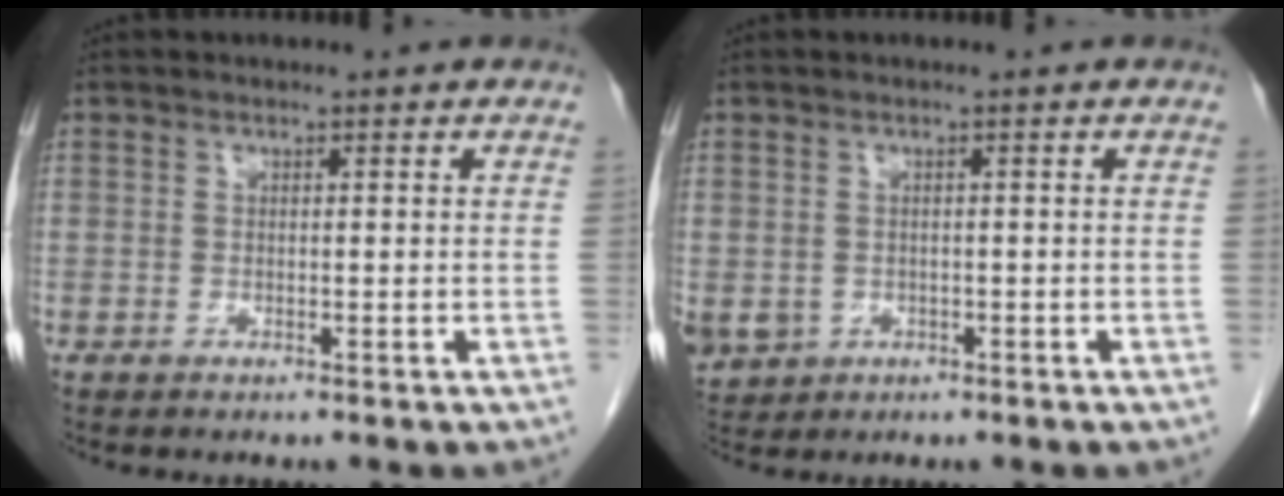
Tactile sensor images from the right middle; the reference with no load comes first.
{"total": 8.6, "force": [-3.1, 7.4, 3.1], "torque": [-0.096, -0.003, -0.039]}